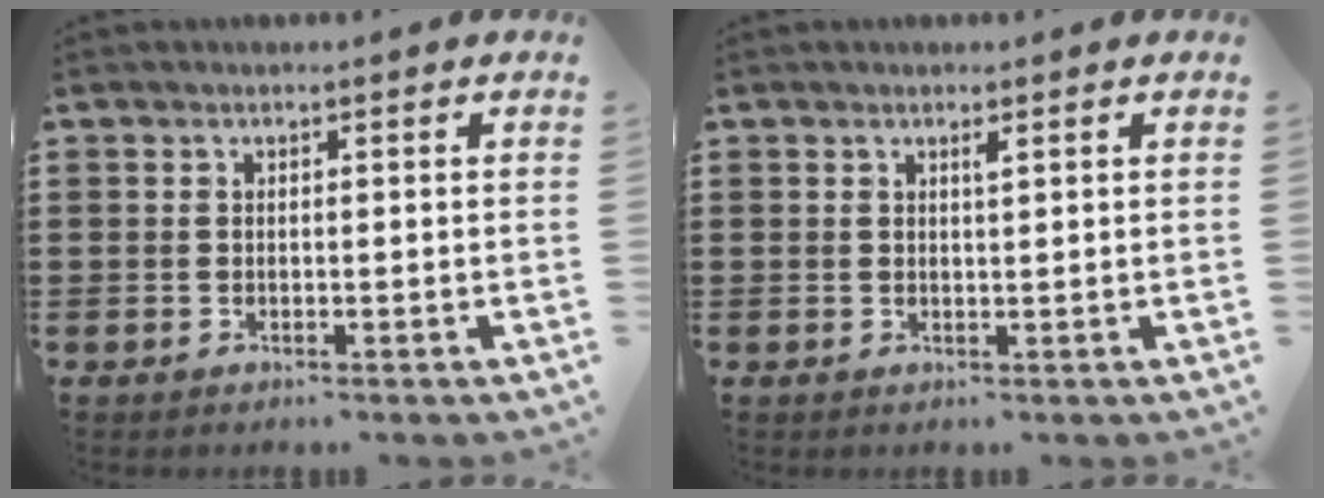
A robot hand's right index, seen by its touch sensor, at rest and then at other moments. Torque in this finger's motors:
{"motor_torque": [0.32, 0.02, 0.04, 0.03]}